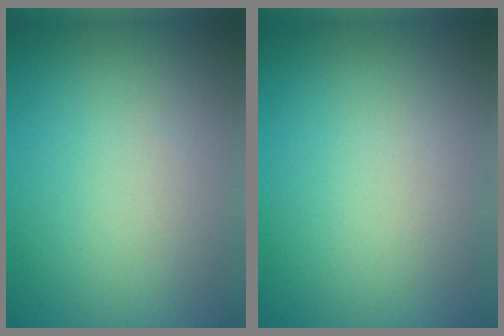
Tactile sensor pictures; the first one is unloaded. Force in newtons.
{"total": 0.0}